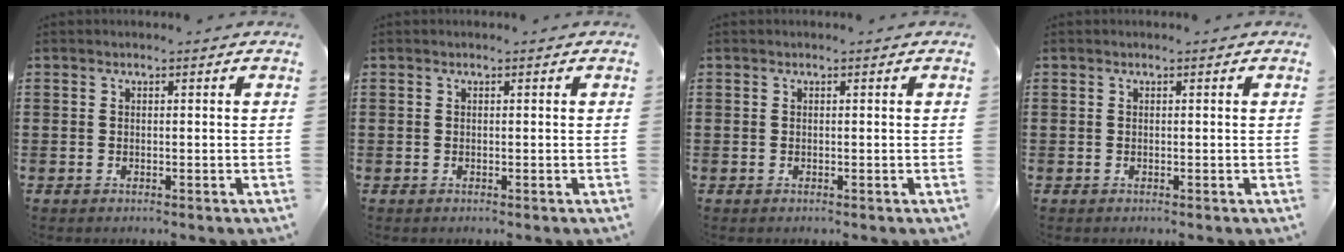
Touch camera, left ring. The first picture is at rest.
{"total": 0.0}
{"total": 0.0}
{"total": 0.0}